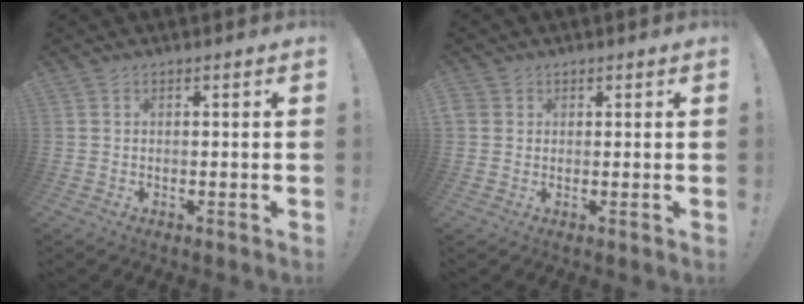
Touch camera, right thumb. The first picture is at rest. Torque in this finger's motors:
{"motor_torque": [0.06, 0.15, 0.19, 0.10, 0.29]}